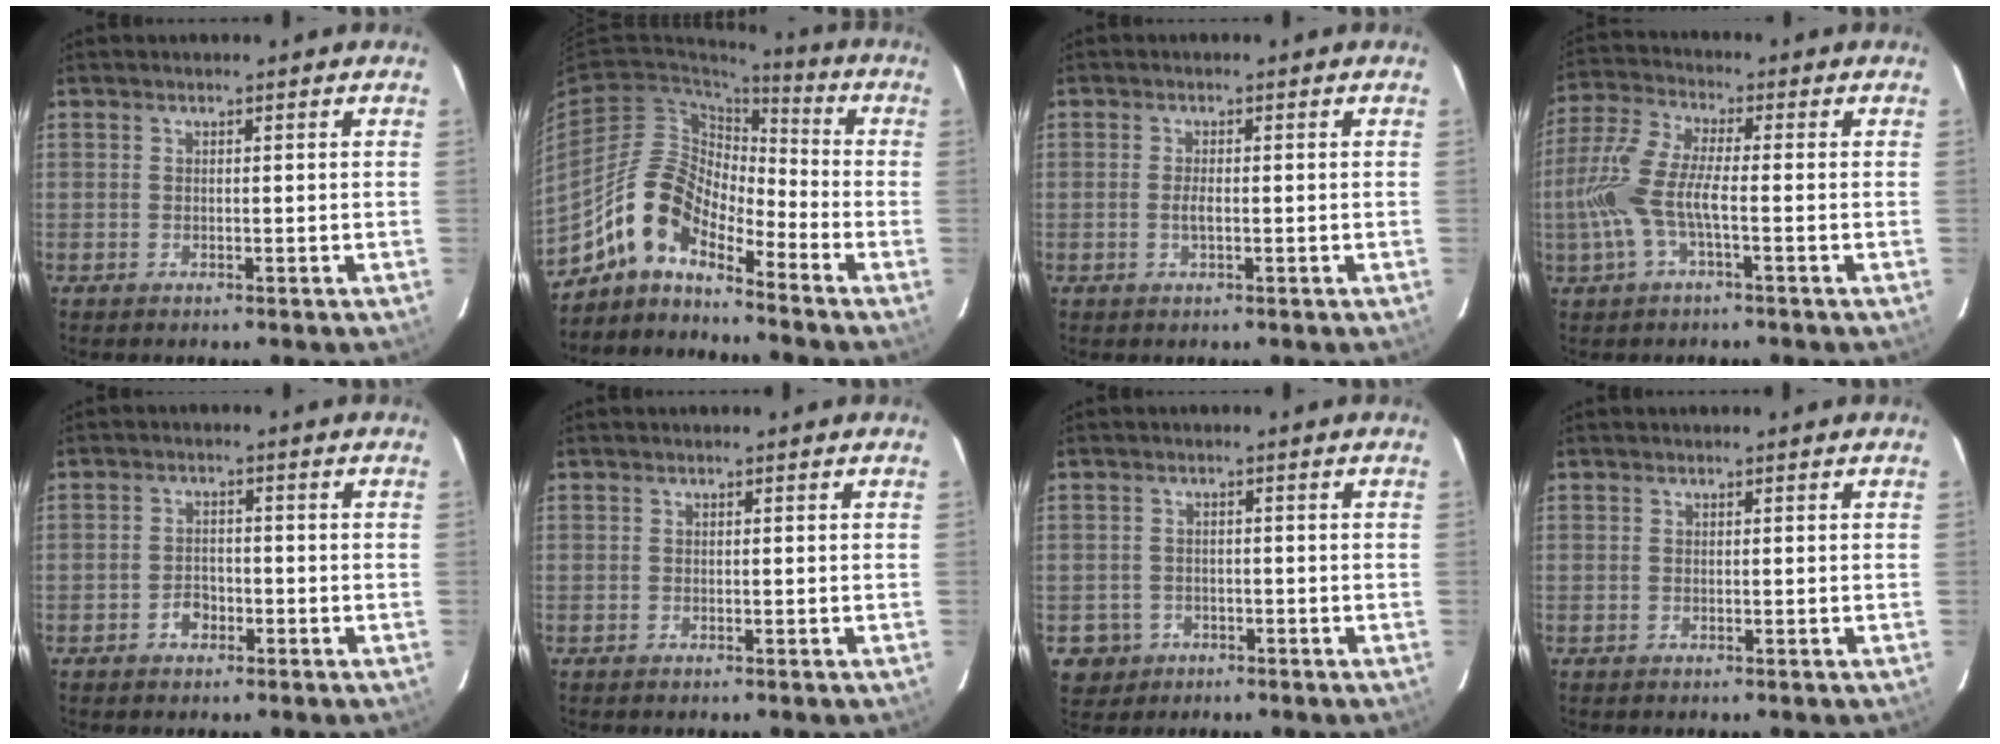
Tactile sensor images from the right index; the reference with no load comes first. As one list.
[{"total": 11.4, "force": [-8.9, 4.1, 5.8], "torque": [-0.111, 0.021, -0.186]}, {"total": 1.6, "force": [-0.4, 0.5, 1.5], "torque": [-0.031, -0.002, -0.006]}, {"total": 10.1, "force": [-2.4, 2.4, 9.5], "torque": [-0.218, 0.002, -0.048]}, {"total": 3.1, "force": [-1.7, 2.2, 1.3], "torque": [-0.028, 0.007, -0.026]}, {"total": 0.0}, {"total": 4.7, "force": [-1.7, 4.3, 0.5], "torque": [-0.021, 0.014, -0.020]}, {"total": 0.0}]